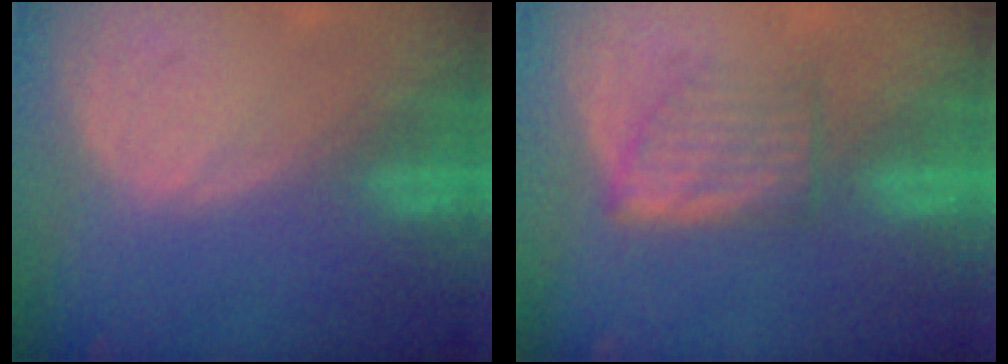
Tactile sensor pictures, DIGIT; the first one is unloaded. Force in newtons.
{"total": 5.0, "press": 4.9, "slide": 1.2}